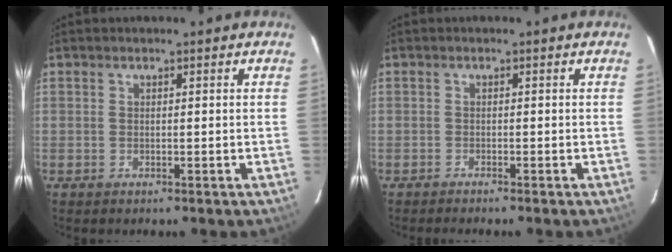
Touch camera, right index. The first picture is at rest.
{"total": 1.4, "force": [-1.3, -0.1, 0.5], "torque": [-0.015, -0.006, -0.022]}